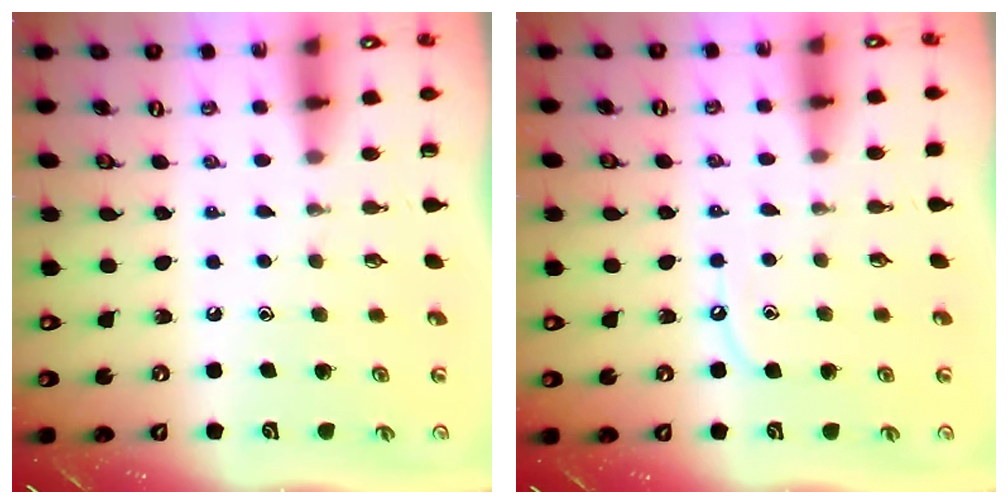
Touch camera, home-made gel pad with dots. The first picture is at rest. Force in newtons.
{"total": 4.0, "press": 4.0, "slide": 0.4}